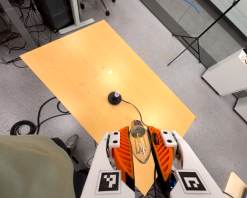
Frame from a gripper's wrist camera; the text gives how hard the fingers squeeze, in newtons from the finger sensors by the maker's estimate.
{"total": 18.8, "left": 20.7, "right": 16.9}